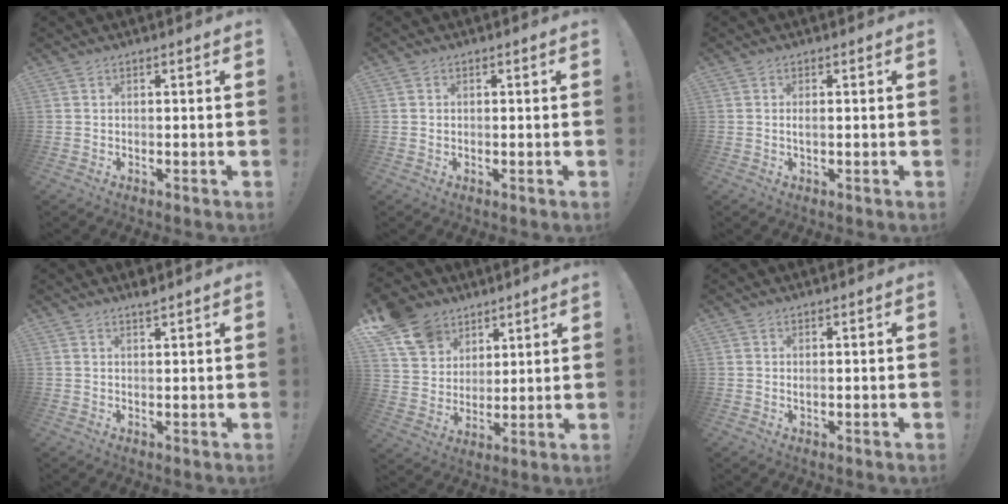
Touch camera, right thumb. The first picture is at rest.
{"total": 0.7, "force": [0.1, 0.7, 0.0], "torque": [-0.007, 0.005, 0.004]}
{"total": 1.0, "force": [0.0, 0.1, 1.0], "torque": [-0.011, -0.004, -0.001]}
{"total": 1.8, "force": [1.7, -0.2, 0.7], "torque": [-0.004, -0.012, 0.027]}
{"total": 13.9, "force": [8.3, 10.2, 4.4], "torque": [-0.070, -0.052, 0.164]}
{"total": 0.6, "force": [0.4, 0.0, 0.5], "torque": [-0.001, -0.003, 0.005]}